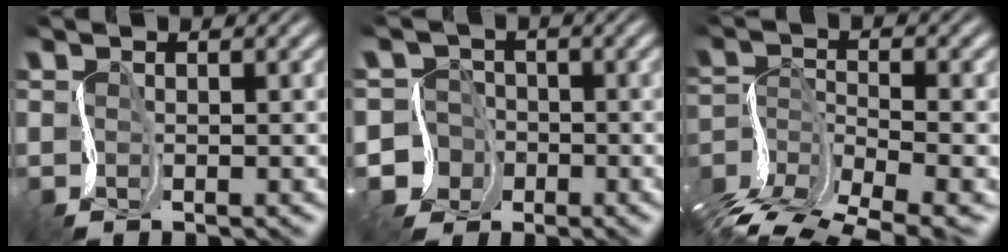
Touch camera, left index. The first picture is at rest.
{"total": 5.2, "force": [-1.8, 4.9, 0.0], "torque": [0.013, 0.009, -0.057]}
{"total": 8.5, "force": [-5.8, 3.2, 5.4], "torque": [-0.114, 0.003, -0.100]}